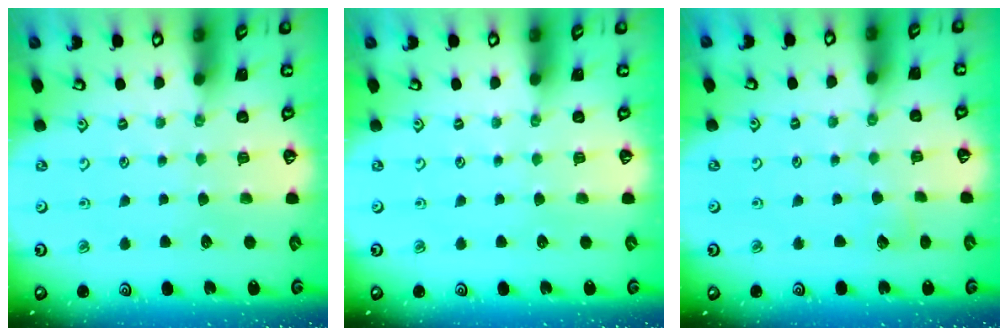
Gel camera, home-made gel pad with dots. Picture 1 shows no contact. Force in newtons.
{"total": 0.0}
{"total": 2.9, "press": 2.9, "slide": 0.2}